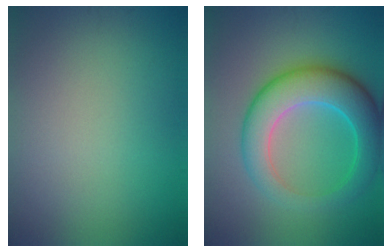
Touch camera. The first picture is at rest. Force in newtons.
{"total": 8.0, "press": 8.0, "slide": 0.1}